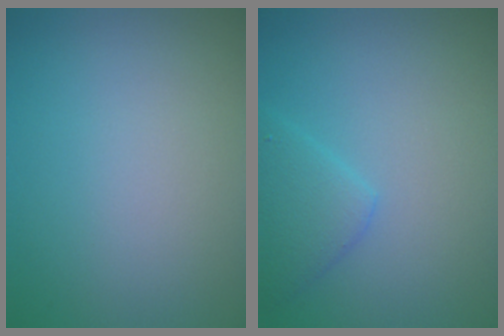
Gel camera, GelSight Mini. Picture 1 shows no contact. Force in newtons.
{"total": 2.6, "press": 2.6, "slide": 0.1}